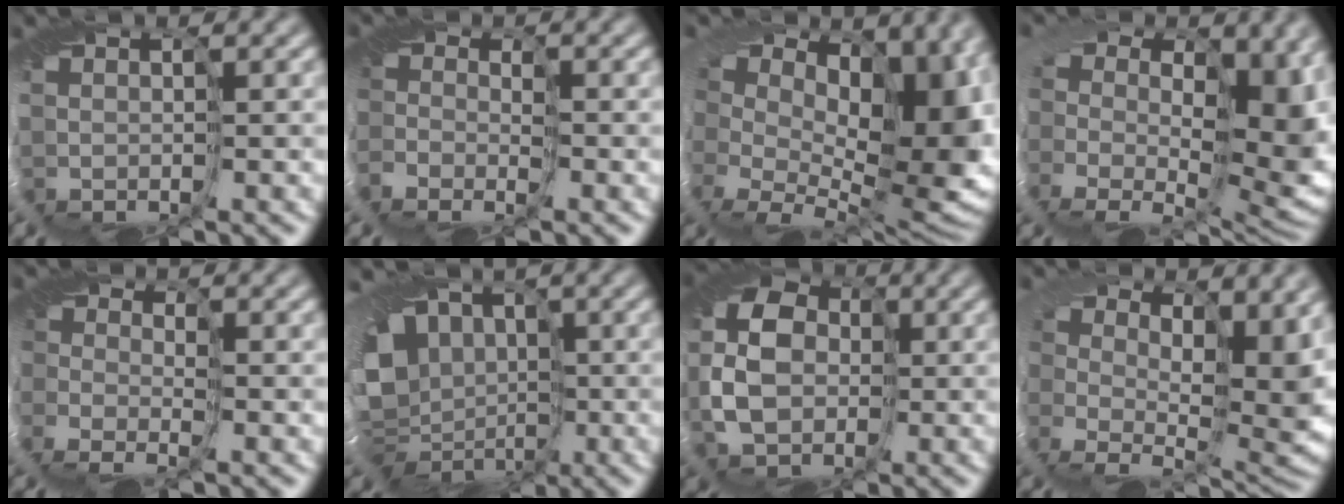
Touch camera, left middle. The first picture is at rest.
{"total": 3.0, "force": [-2.4, 1.8, -0.2], "torque": [0.029, -0.017, -0.052]}
{"total": 12.0, "force": [3.5, 8.0, 8.3], "torque": [-0.088, -0.004, 0.067]}
{"total": 10.7, "force": [0.2, 7.4, 7.7], "torque": [-0.088, -0.046, 0.010]}
{"total": 2.0, "force": [-1.8, 0.9, 0.3], "torque": [0.014, -0.026, -0.041]}
{"total": 10.2, "force": [-0.8, 8.2, 6.0], "torque": [-0.092, -0.027, -0.021]}
{"total": 7.0, "force": [-1.4, 5.0, 4.7], "torque": [-0.092, -0.005, -0.051]}
{"total": 6.6, "force": [2.0, 3.4, 5.3], "torque": [-0.059, -0.040, 0.037]}